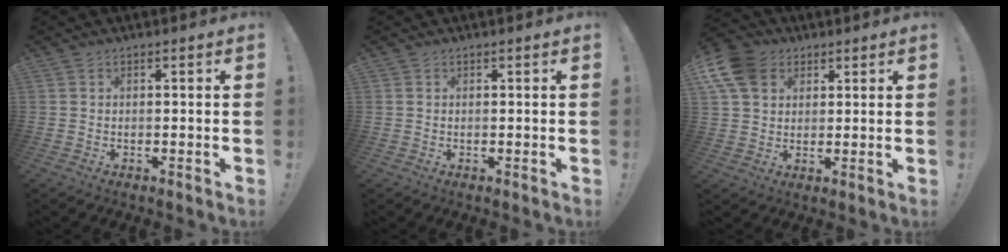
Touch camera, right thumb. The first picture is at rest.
{"total": 0.7, "force": [0.1, 0.7, -0.1], "torque": [0.005, 0.000, 0.001]}
{"total": 11.0, "force": [4.6, 8.4, 5.4], "torque": [-0.107, -0.018, 0.093]}